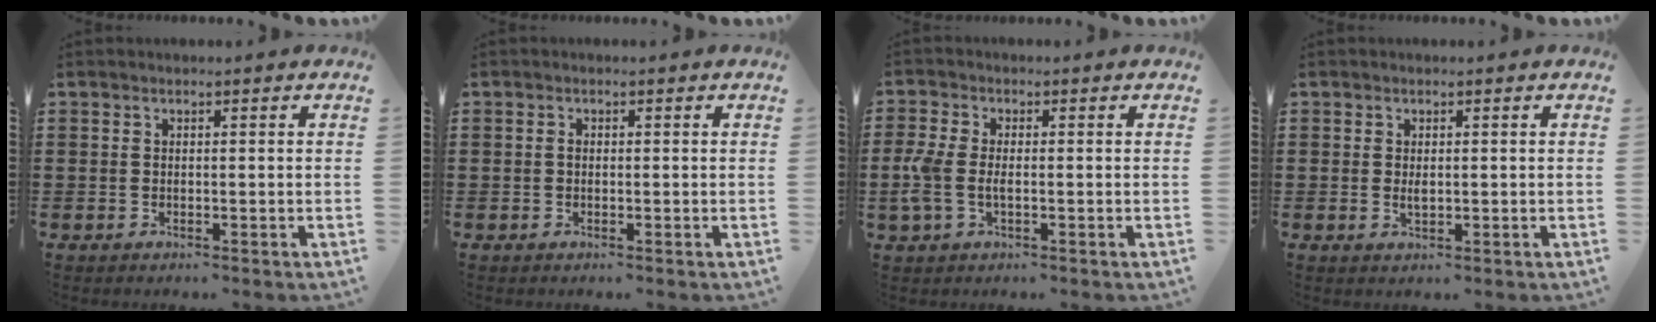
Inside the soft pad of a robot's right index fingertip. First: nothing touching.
{"total": 0.6, "force": [-0.1, 0.4, 0.5], "torque": [-0.010, 0.000, -0.002]}
{"total": 4.0, "force": [-0.7, 1.9, 3.4], "torque": [-0.090, -0.007, -0.021]}
{"total": 1.3, "force": [0.2, 0.7, 1.1], "torque": [-0.023, 0.004, 0.002]}